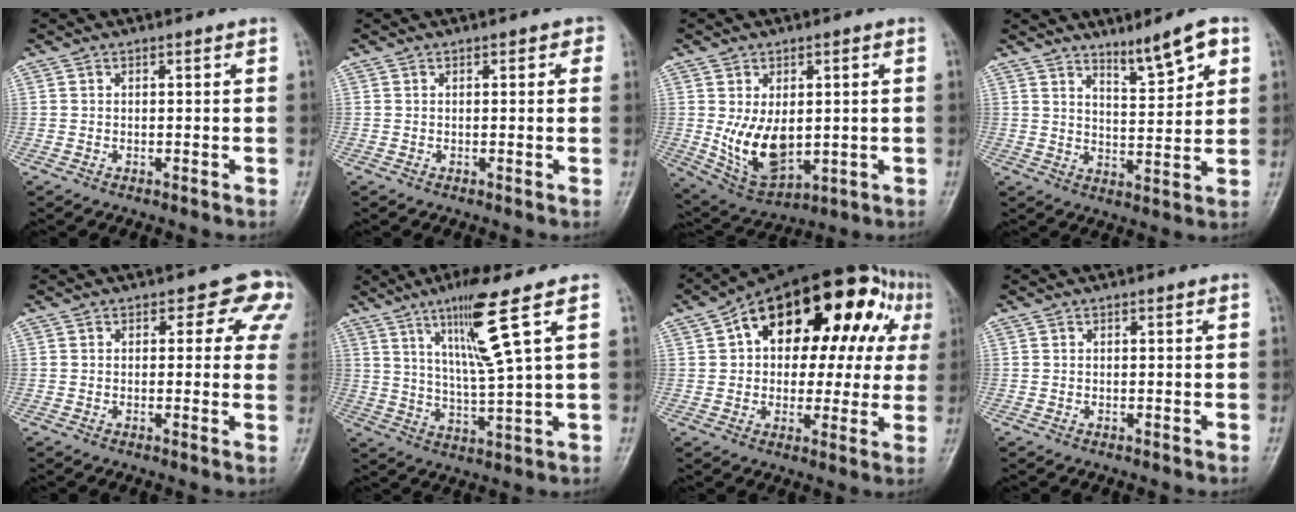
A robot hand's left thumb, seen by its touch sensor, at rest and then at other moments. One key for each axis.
{"total": 2.0, "fx": 0.7, "fy": 1.1, "fz": 1.5, "tx": -0.005, "ty": 0.003, "tz": 0.003}
{"total": 10.9, "fx": -0.4, "fy": 6.7, "fz": 8.6, "tx": -0.136, "ty": -0.012, "tz": 0.017}
{"total": 7.8, "fx": 4.9, "fy": 1.6, "fz": 5.9, "tx": -0.083, "ty": -0.034, "tz": 0.082}
{"total": 6.5, "fx": 3.2, "fy": 4.3, "fz": 3.8, "tx": 0.000, "ty": -0.010, "tz": 0.015}
{"total": 11.1, "fx": 5.4, "fy": -0.7, "fz": 9.6, "tx": -0.180, "ty": -0.033, "tz": 0.105}
{"total": 23.6, "fx": 7.4, "fy": 13.9, "fz": 17.5, "tx": -0.200, "ty": 0.047, "tz": 0.105}
{"total": 0.0}